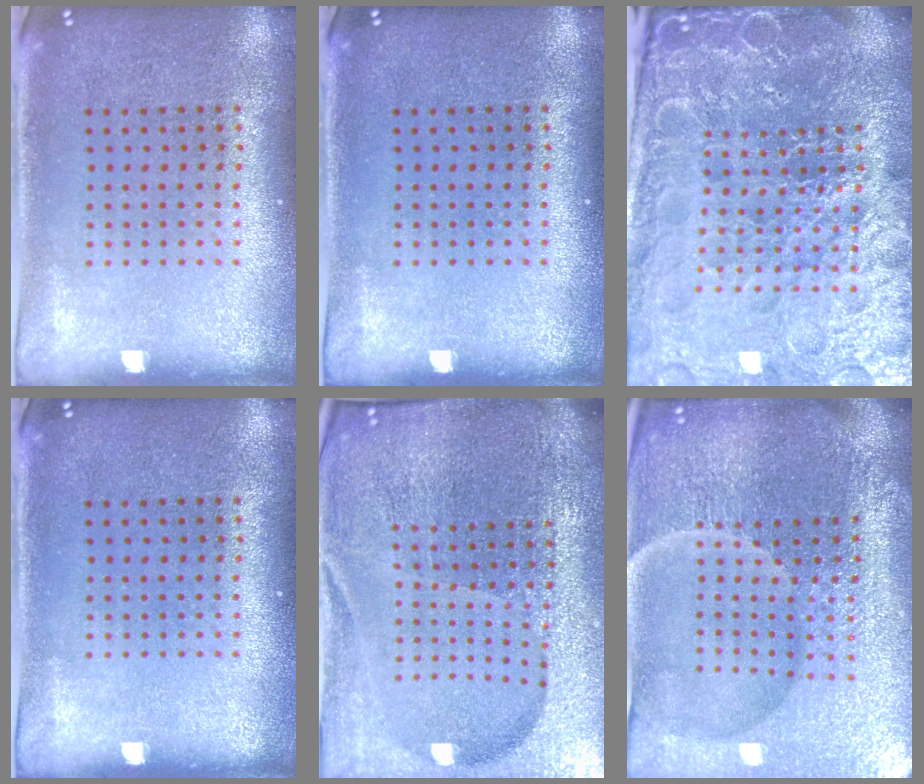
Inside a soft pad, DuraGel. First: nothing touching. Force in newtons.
{"total": 0.0}
{"total": 6.2, "press": 5.6, "slide": 2.8}
{"total": 0.0}
{"total": 6.4, "press": 5.6, "slide": 3.1}
{"total": 6.7, "press": 6.0, "slide": 3.1}